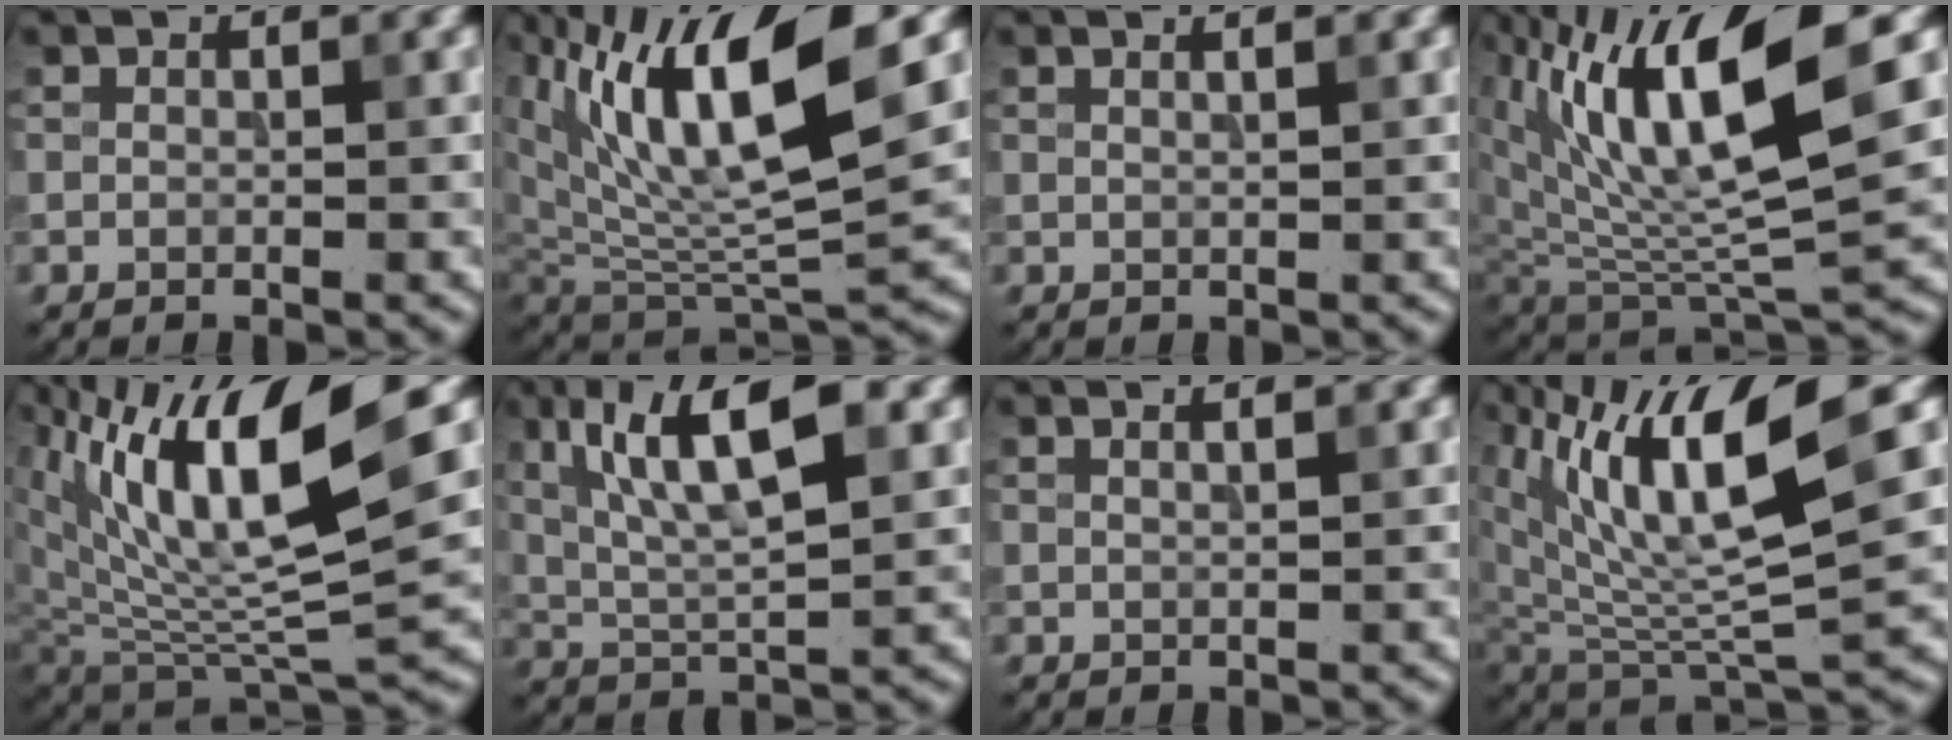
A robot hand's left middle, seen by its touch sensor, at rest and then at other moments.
{"total": 12.2, "force": [5.6, 4.4, 9.9], "torque": [-0.175, -0.004, 0.111]}
{"total": 1.8, "force": [1.1, 0.8, 1.2], "torque": [0.004, 0.002, -0.006]}
{"total": 11.9, "force": [4.7, 3.7, 10.3], "torque": [-0.183, -0.004, 0.093]}
{"total": 12.9, "force": [5.8, 3.8, 10.9], "torque": [-0.199, 0.003, 0.114]}
{"total": 9.3, "force": [3.7, 2.9, 8.1], "torque": [-0.142, 0.012, 0.065]}
{"total": 2.1, "force": [1.3, 0.9, 1.4], "torque": [0.004, 0.003, -0.008]}
{"total": 11.6, "force": [5.4, 3.3, 9.7], "torque": [-0.180, 0.002, 0.105]}